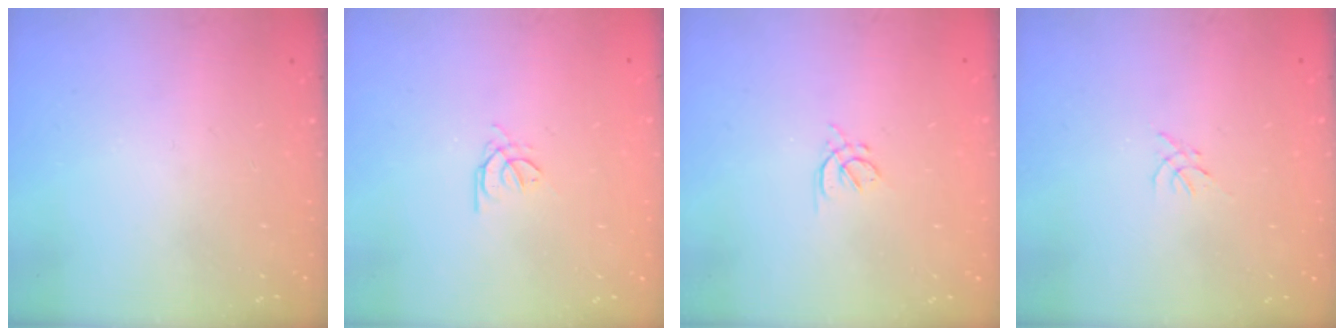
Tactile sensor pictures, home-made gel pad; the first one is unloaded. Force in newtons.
{"total": 1.4, "press": 1.3, "slide": 0.3}
{"total": 2.5, "press": 2.4, "slide": 0.6}
{"total": 0.0}